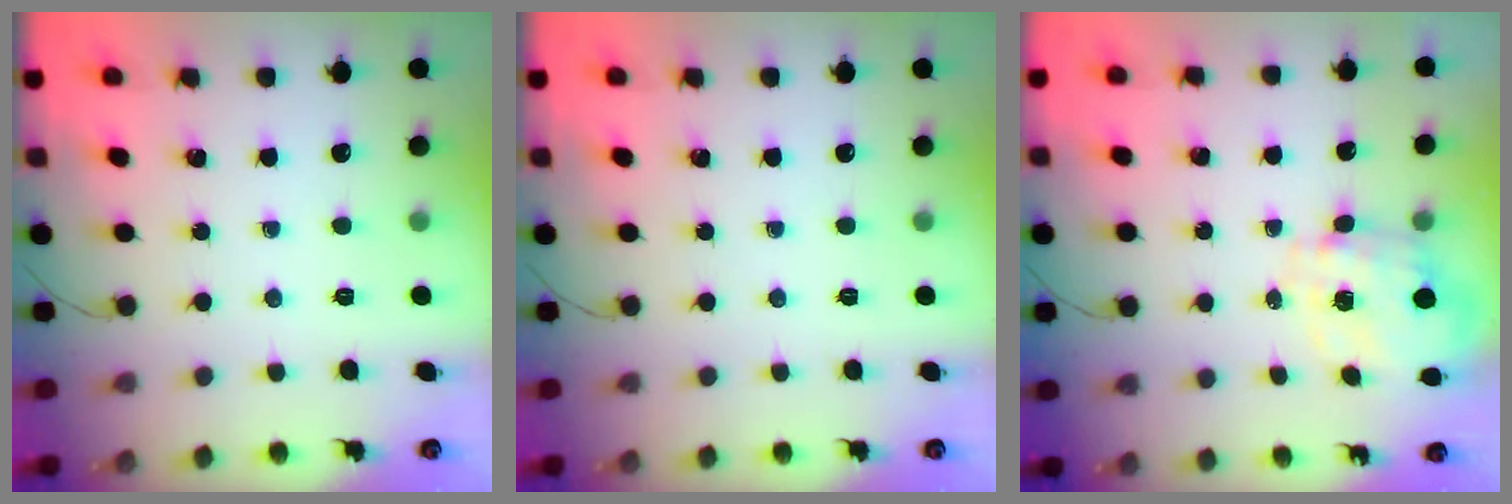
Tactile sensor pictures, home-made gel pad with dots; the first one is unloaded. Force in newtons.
{"total": 0.0}
{"total": 2.9, "press": 2.7, "slide": 1.1}